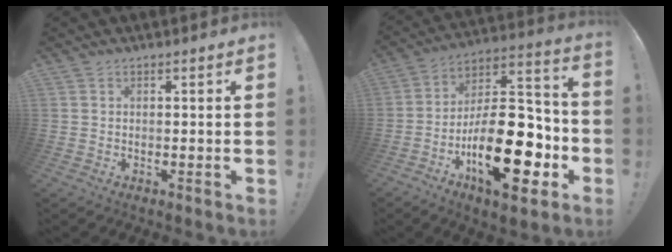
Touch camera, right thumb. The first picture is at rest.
{"total": 26.9, "force": [-8.8, 11.9, 22.4], "torque": [-0.373, 0.051, -0.132]}